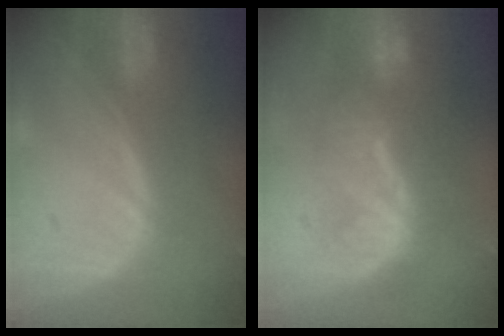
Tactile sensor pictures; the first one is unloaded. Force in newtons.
{"total": 8.3, "press": 7.9, "slide": 2.5}